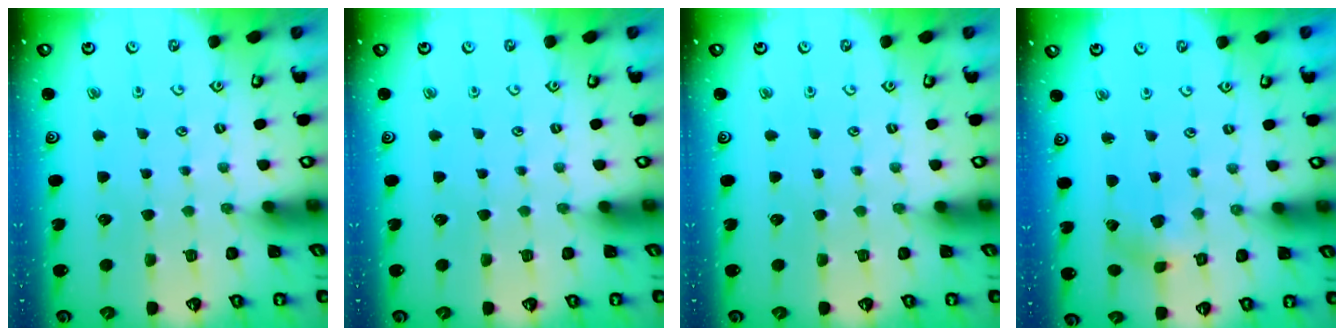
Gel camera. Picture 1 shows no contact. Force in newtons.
{"total": 0.0}
{"total": 0.0}
{"total": 1.3, "press": 1.2, "slide": 0.3}